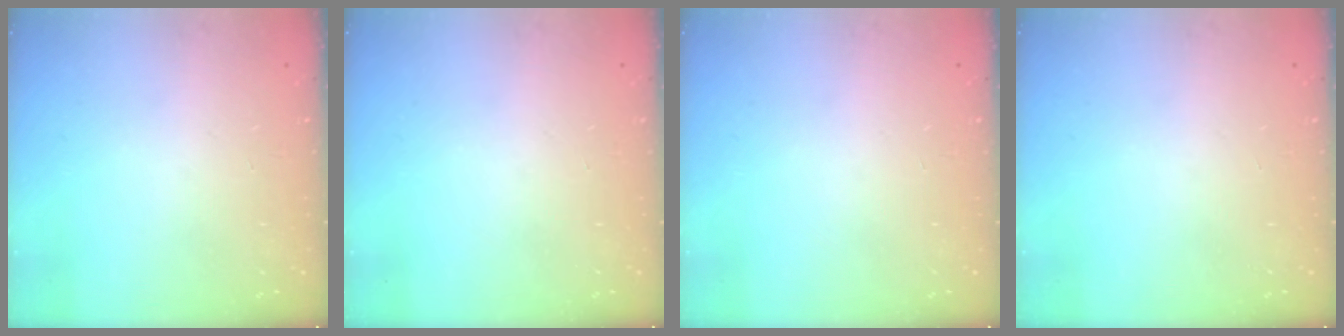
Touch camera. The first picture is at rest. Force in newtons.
{"total": 0.0}
{"total": 0.0}
{"total": 0.0}